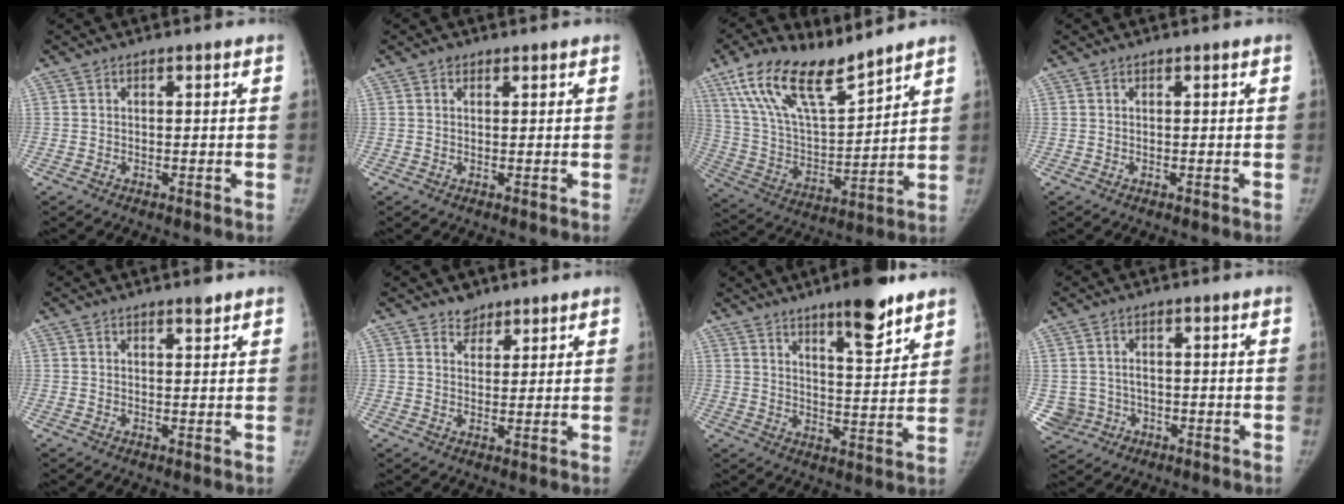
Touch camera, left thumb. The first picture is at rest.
{"total": 1.0, "force": [0.6, 0.7, 0.3], "torque": [-0.001, -0.004, 0.009]}
{"total": 17.5, "force": [12.8, 5.6, 10.6], "torque": [-0.173, -0.055, 0.250]}
{"total": 0.0}
{"total": 1.6, "force": [1.2, 0.3, 0.9], "torque": [-0.012, -0.008, 0.019]}
{"total": 2.9, "force": [2.3, 1.7, 0.3], "torque": [0.015, -0.016, 0.034]}
{"total": 11.3, "force": [7.8, 2.6, 7.8], "torque": [-0.096, -0.050, 0.117]}
{"total": 5.2, "force": [-1.3, 5.0, 1.0], "torque": [-0.007, 0.013, -0.013]}